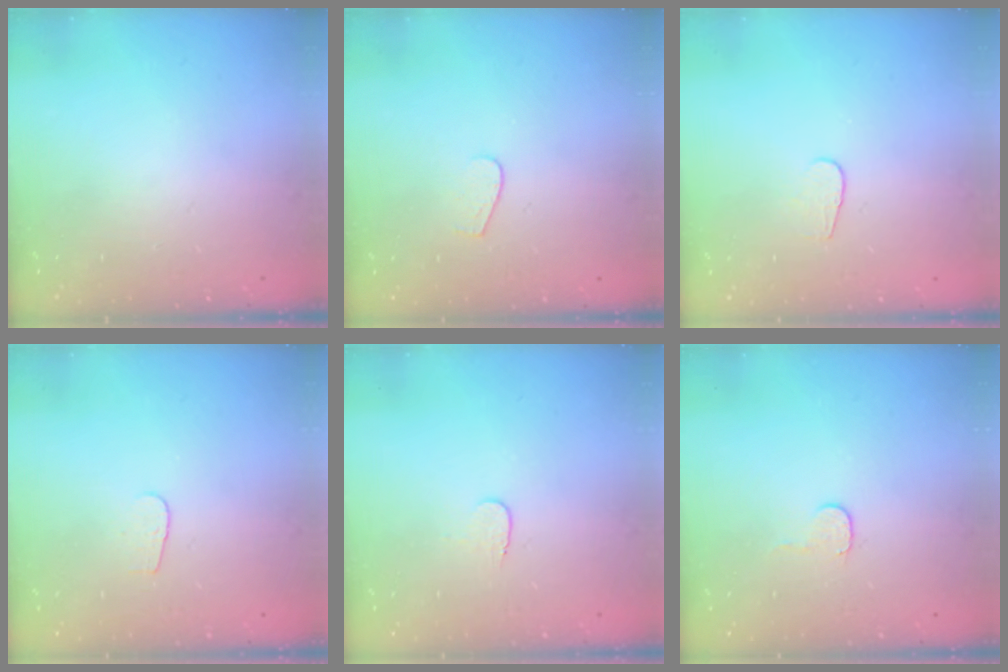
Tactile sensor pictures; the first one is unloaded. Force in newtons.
{"total": 3.3, "press": 3.3, "slide": 0.2}
{"total": 3.6, "press": 3.6, "slide": 0.3}
{"total": 3.7, "press": 3.6, "slide": 0.4}
{"total": 3.8, "press": 3.7, "slide": 0.4}
{"total": 4.0, "press": 4.0, "slide": 0.4}